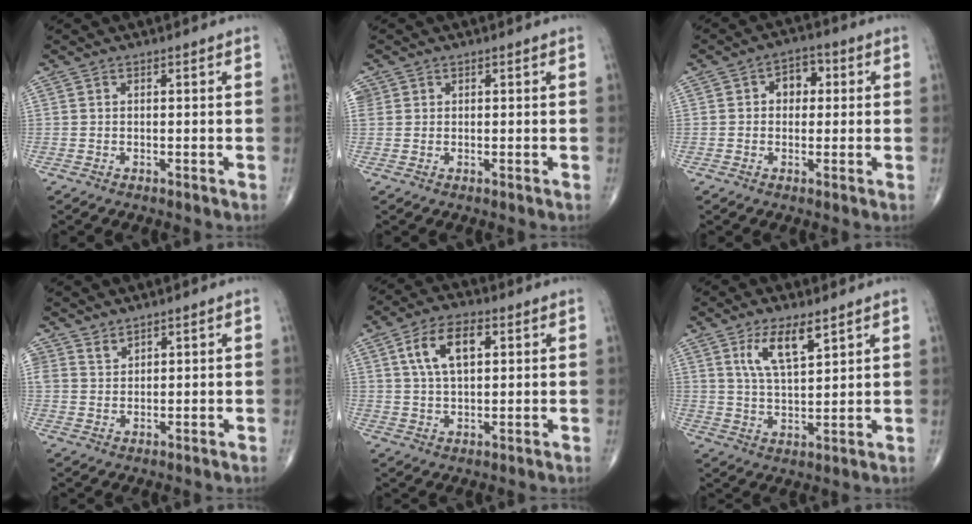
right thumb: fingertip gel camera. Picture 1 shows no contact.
{"total": 2.1, "force": [0.8, 1.9, 0.4], "torque": [0.002, 0.006, 0.015]}
{"total": 5.0, "force": [0.8, 3.8, 3.2], "torque": [-0.018, 0.011, 0.004]}
{"total": 2.3, "force": [2.0, 1.0, 0.2], "torque": [0.012, -0.017, 0.036]}
{"total": 9.3, "force": [3.0, 4.7, 7.4], "torque": [-0.129, 0.001, 0.053]}
{"total": 8.2, "force": [4.6, 2.7, 6.3], "torque": [-0.111, -0.025, 0.092]}